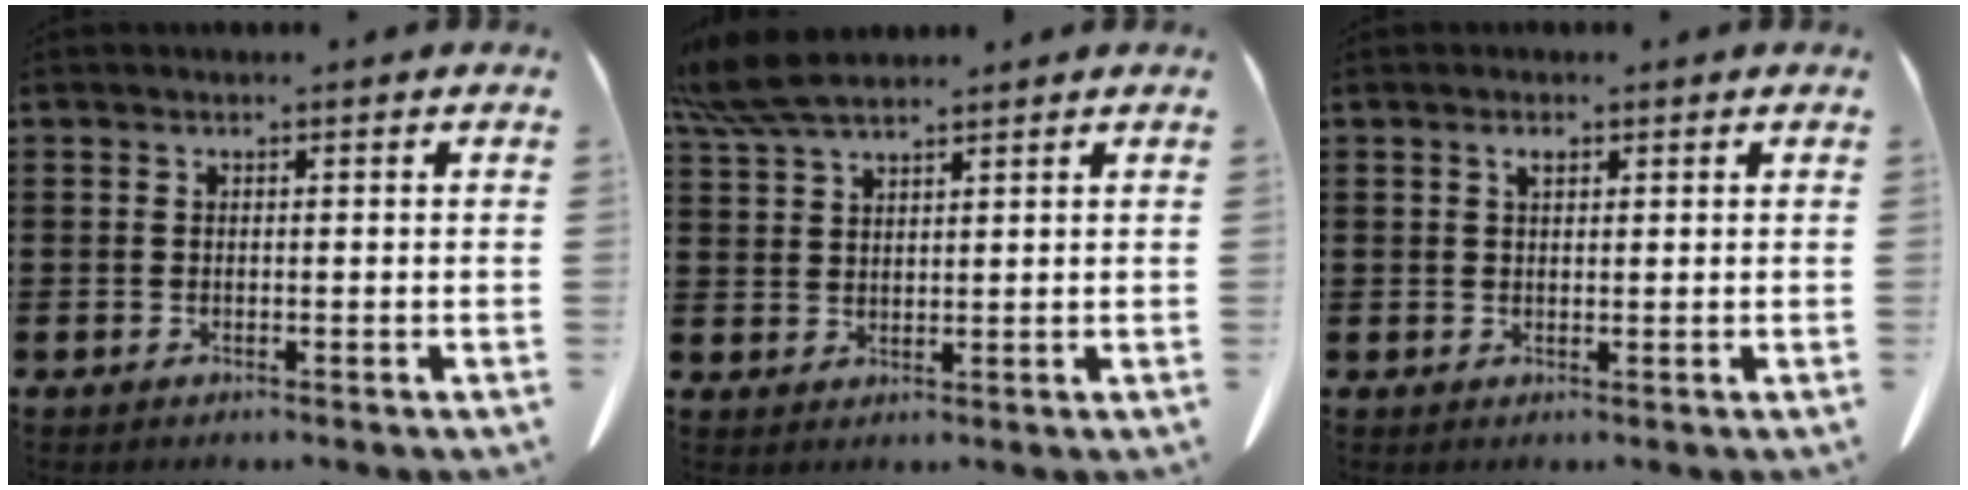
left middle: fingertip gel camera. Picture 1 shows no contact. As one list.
[{"total": 6.4, "force": [5.3, 1.3, 3.3], "torque": [-0.087, -0.010, 0.099]}, {"total": 1.4, "force": [0.8, 0.5, 1.1], "torque": [-0.016, -0.002, 0.012]}]